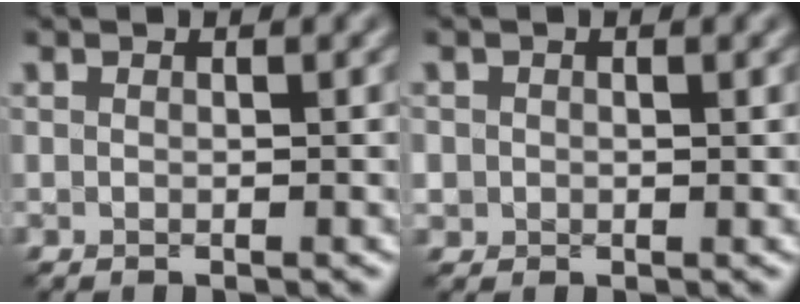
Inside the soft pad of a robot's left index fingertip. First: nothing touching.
{"total": 1.2, "force": [0.3, 1.1, 0.4], "torque": [-0.007, -0.003, 0.006]}